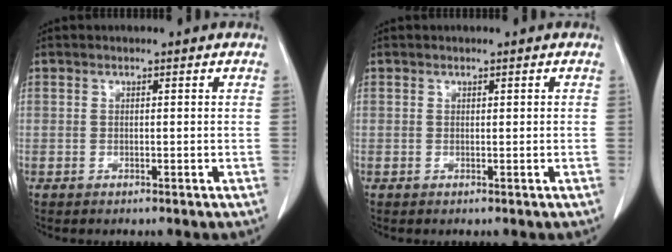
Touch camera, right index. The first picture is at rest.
{"total": 0.0}